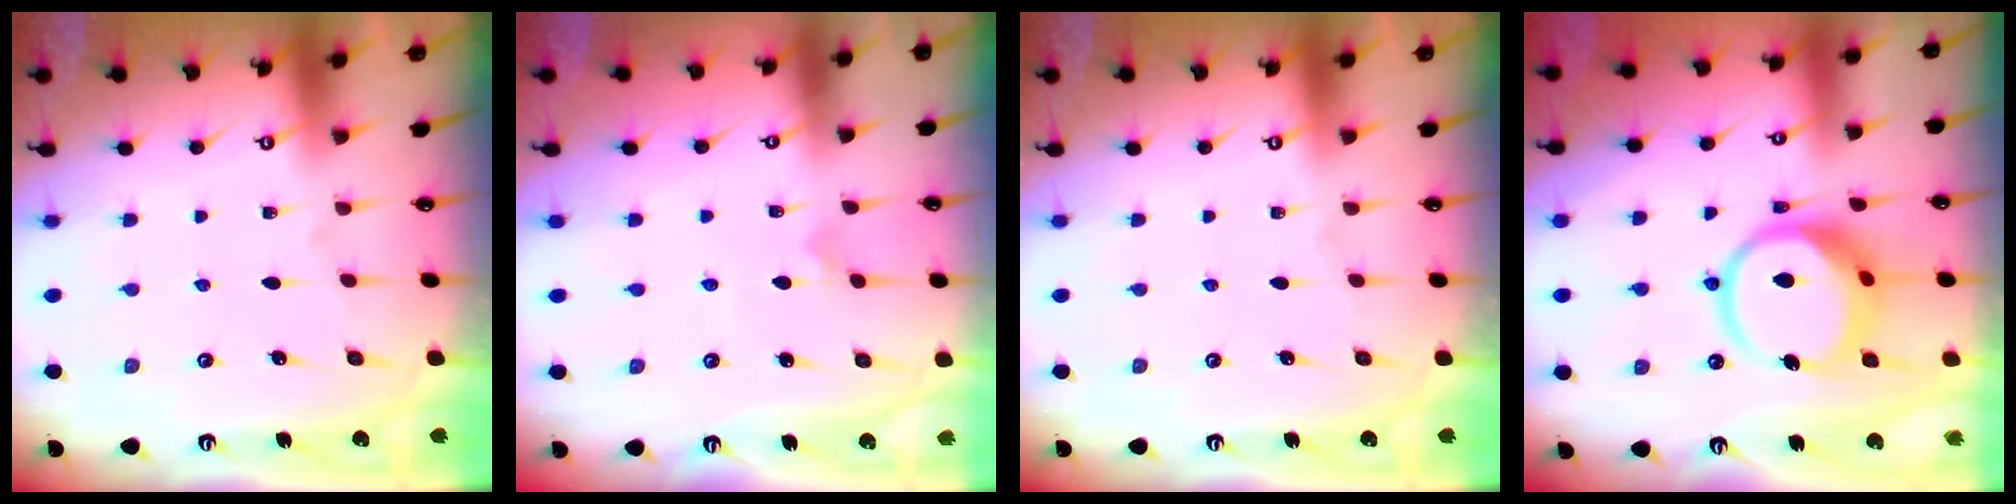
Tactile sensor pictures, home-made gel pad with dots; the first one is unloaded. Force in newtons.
{"total": 3.0, "press": 3.0, "slide": 0.2}
{"total": 0.0}
{"total": 14.6, "press": 14.5, "slide": 1.8}